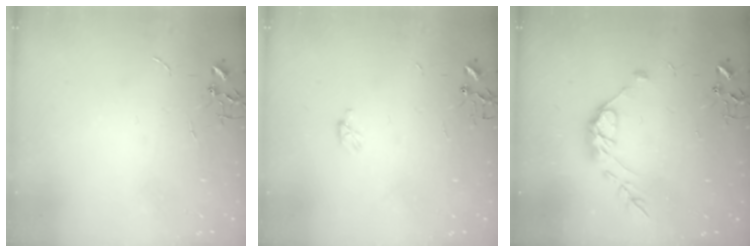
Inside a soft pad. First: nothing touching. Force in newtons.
{"total": 2.9, "press": 2.9, "slide": 0.4}
{"total": 10.7, "press": 10.7, "slide": 0.8}